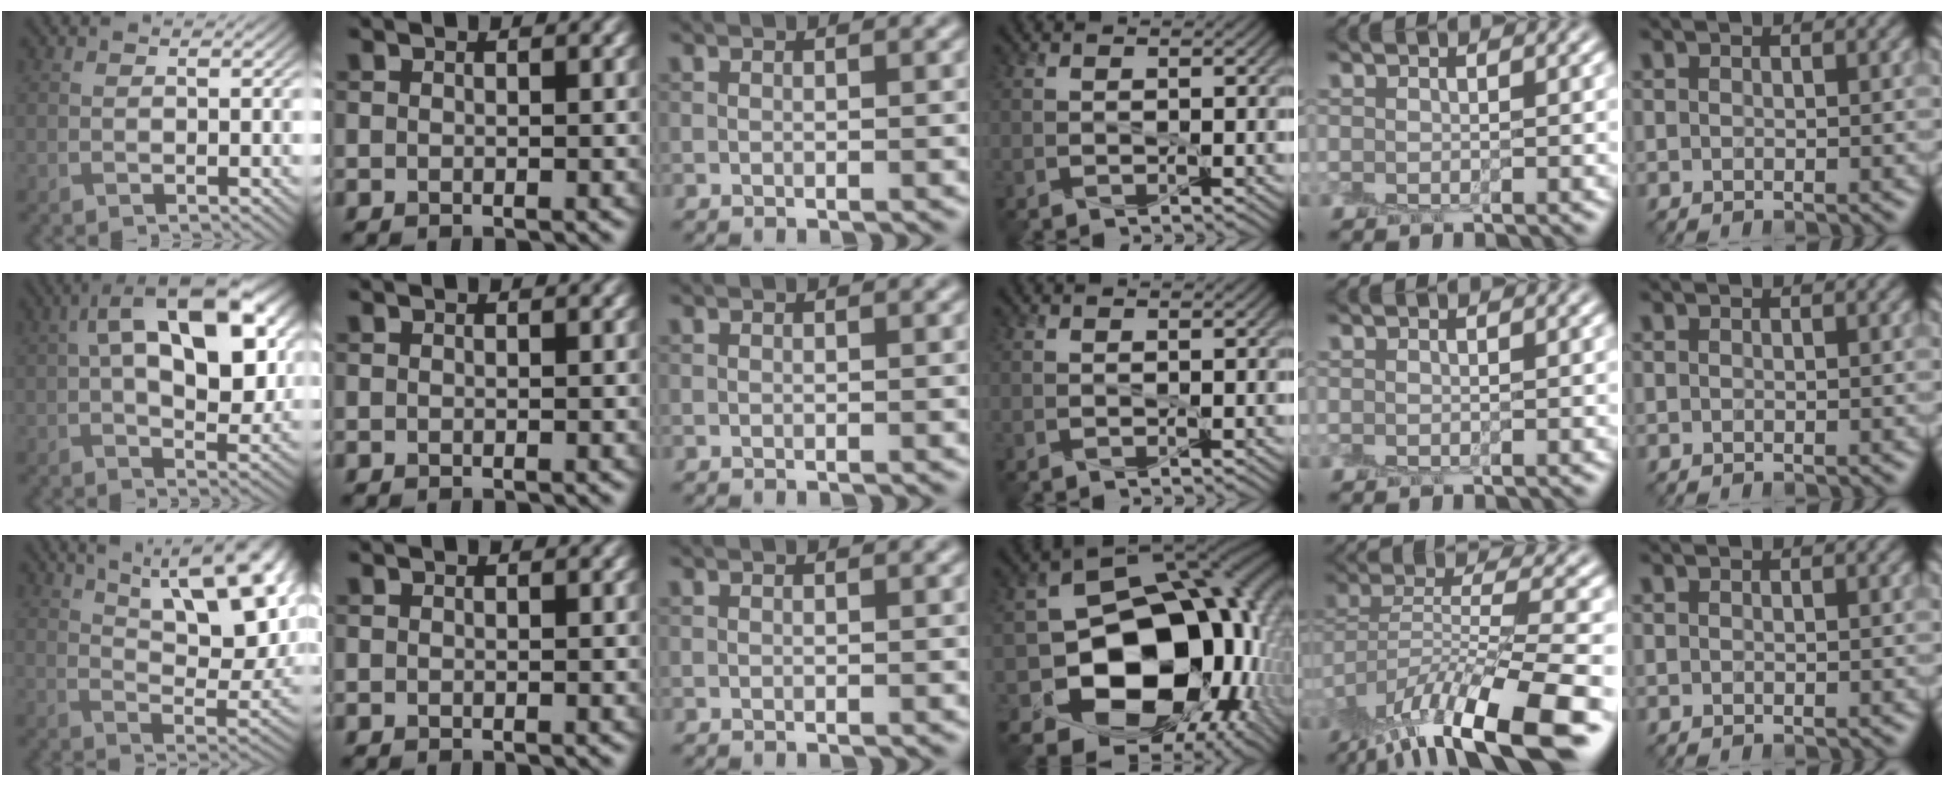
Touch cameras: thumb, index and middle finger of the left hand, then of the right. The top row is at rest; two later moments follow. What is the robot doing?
{"motion": "peel", "object": "plastic screen protector"}